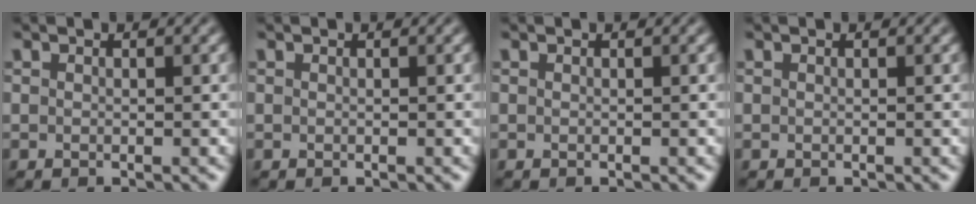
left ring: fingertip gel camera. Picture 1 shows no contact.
{"total": 0.0}
{"total": 0.0}
{"total": 0.0}